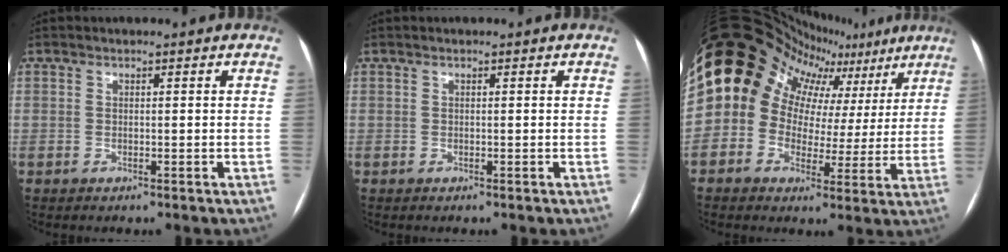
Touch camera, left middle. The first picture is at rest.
{"total": 0.0}
{"total": 20.4, "force": [10.6, 14.7, 9.4], "torque": [-0.153, 0.085, 0.135]}